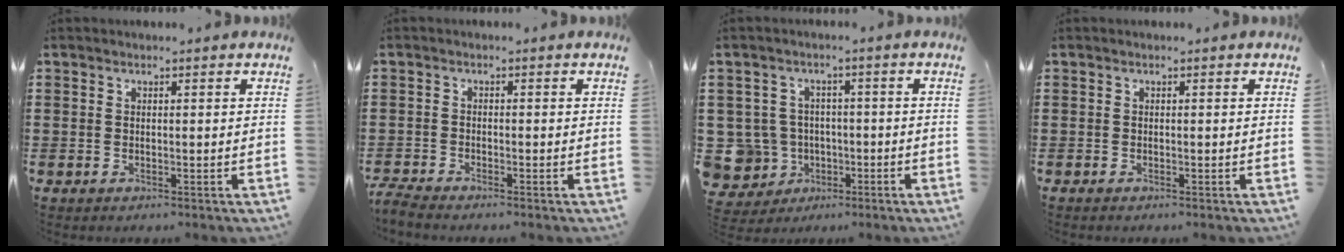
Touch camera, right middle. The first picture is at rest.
{"total": 1.9, "force": [-1.9, 0.0, 0.5], "torque": [-0.017, -0.002, -0.040]}
{"total": 6.7, "force": [-1.3, 6.3, 1.8], "torque": [-0.089, -0.001, -0.025]}
{"total": 0.0}